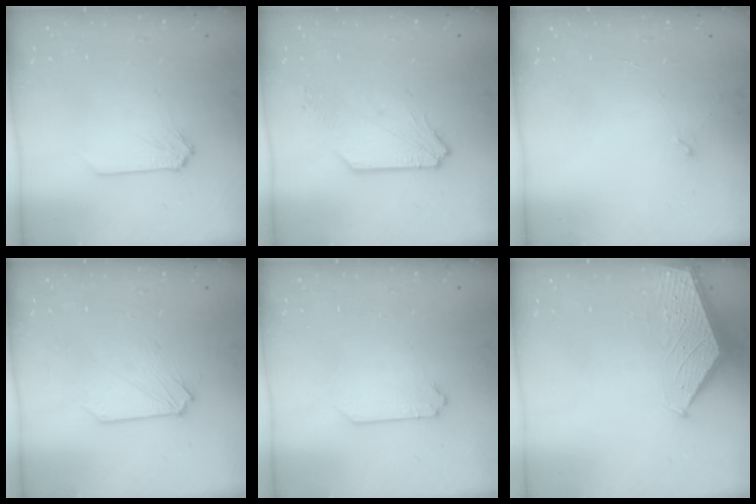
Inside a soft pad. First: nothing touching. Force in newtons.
{"total": 3.2, "press": 3.1, "slide": 0.5}
{"total": 1.6, "press": 1.6, "slide": 0.4}
{"total": 0.0}
{"total": 0.0}
{"total": 1.6, "press": 1.6, "slide": 0.2}